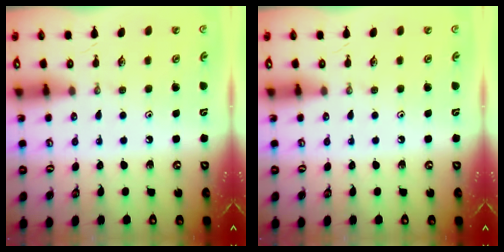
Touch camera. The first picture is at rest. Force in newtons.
{"total": 0.0}